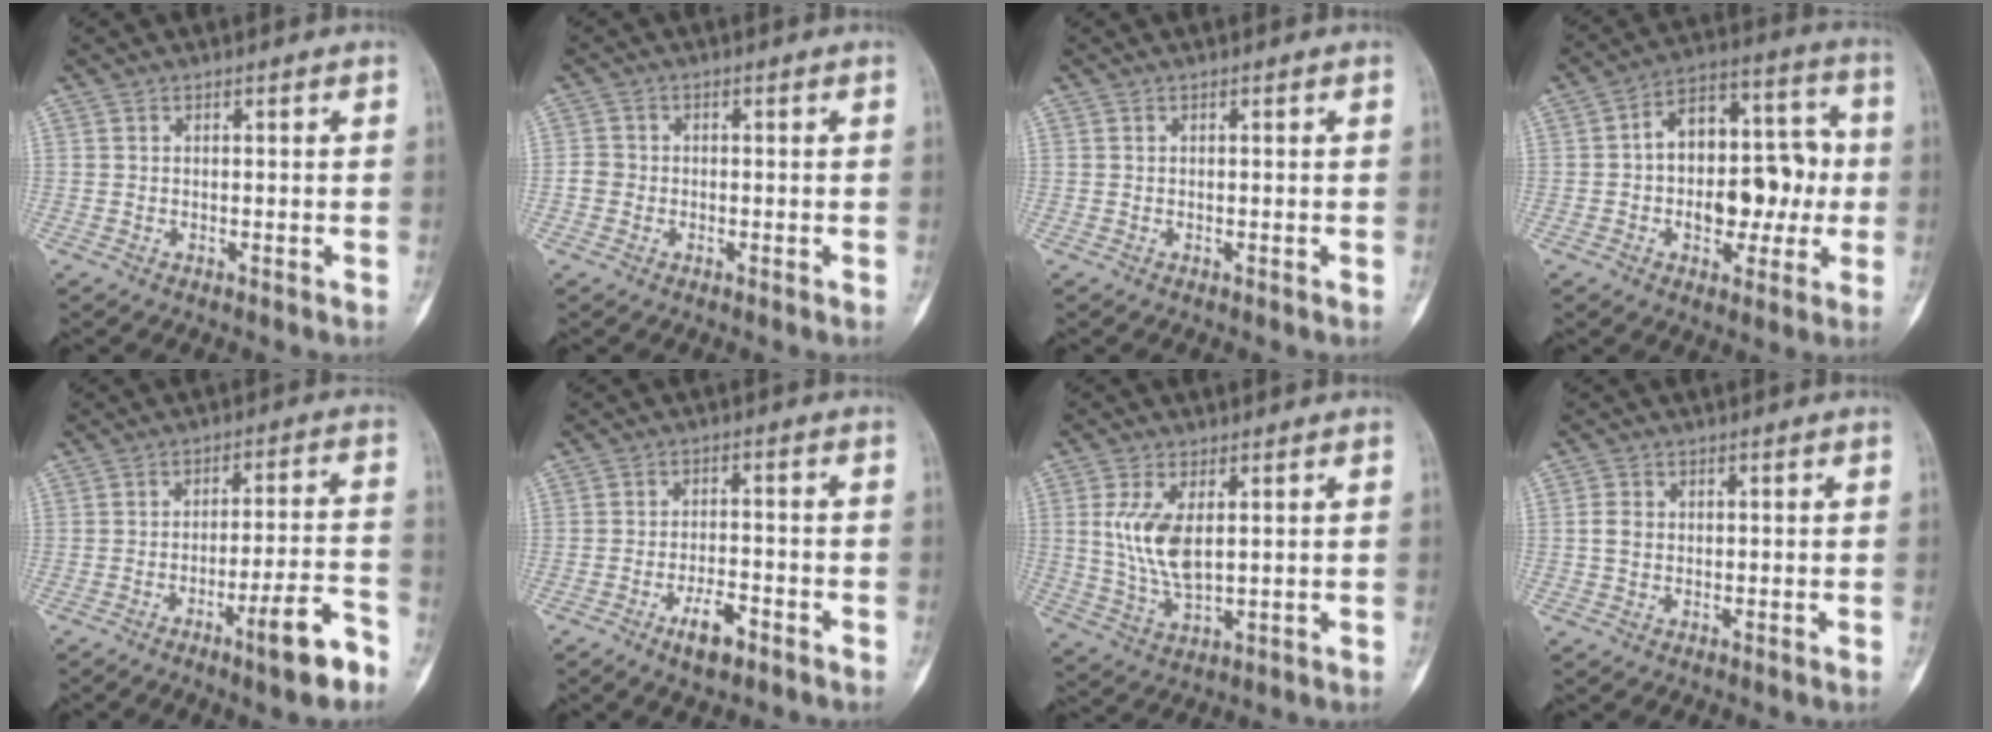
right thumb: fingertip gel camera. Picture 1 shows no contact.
{"total": 2.2, "force": [-0.5, 2.1, 0.6], "torque": [-0.002, 0.008, -0.013]}
{"total": 0.0}
{"total": 17.2, "force": [-1.5, 10.8, 13.3], "torque": [-0.150, 0.047, -0.024]}
{"total": 9.7, "force": [-5.8, 1.3, 7.6], "torque": [-0.113, 0.035, -0.084]}
{"total": 5.5, "force": [-3.3, 2.1, 4.0], "torque": [-0.065, 0.019, -0.052]}
{"total": 9.0, "force": [1.8, 4.2, 7.8], "torque": [-0.160, -0.015, 0.045]}
{"total": 2.4, "force": [0.2, 1.9, 1.4], "torque": [-0.025, 0.004, 0.004]}